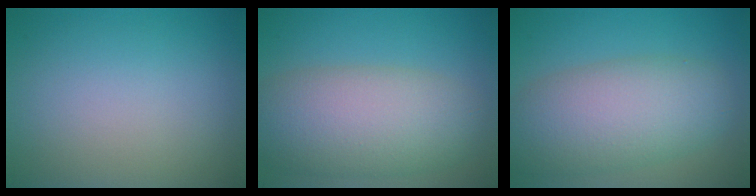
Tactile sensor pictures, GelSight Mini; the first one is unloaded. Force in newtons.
{"total": 8.4, "press": 8.4, "slide": 0.4}
{"total": 7.7, "press": 7.7, "slide": 0.6}